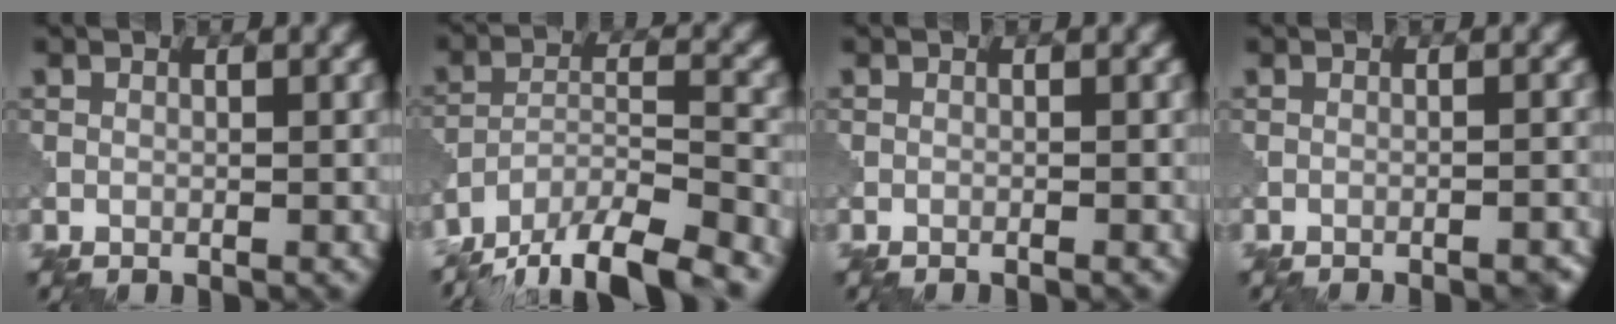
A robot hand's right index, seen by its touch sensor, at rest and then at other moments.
{"total": 11.2, "force": [-9.7, 2.8, 4.8], "torque": [-0.080, -0.012, -0.156]}
{"total": 0.6, "force": [-0.5, 0.1, 0.4], "torque": [-0.002, 0.000, -0.013]}
{"total": 3.2, "force": [-2.6, 0.8, 1.6], "torque": [-0.011, 0.013, -0.031]}